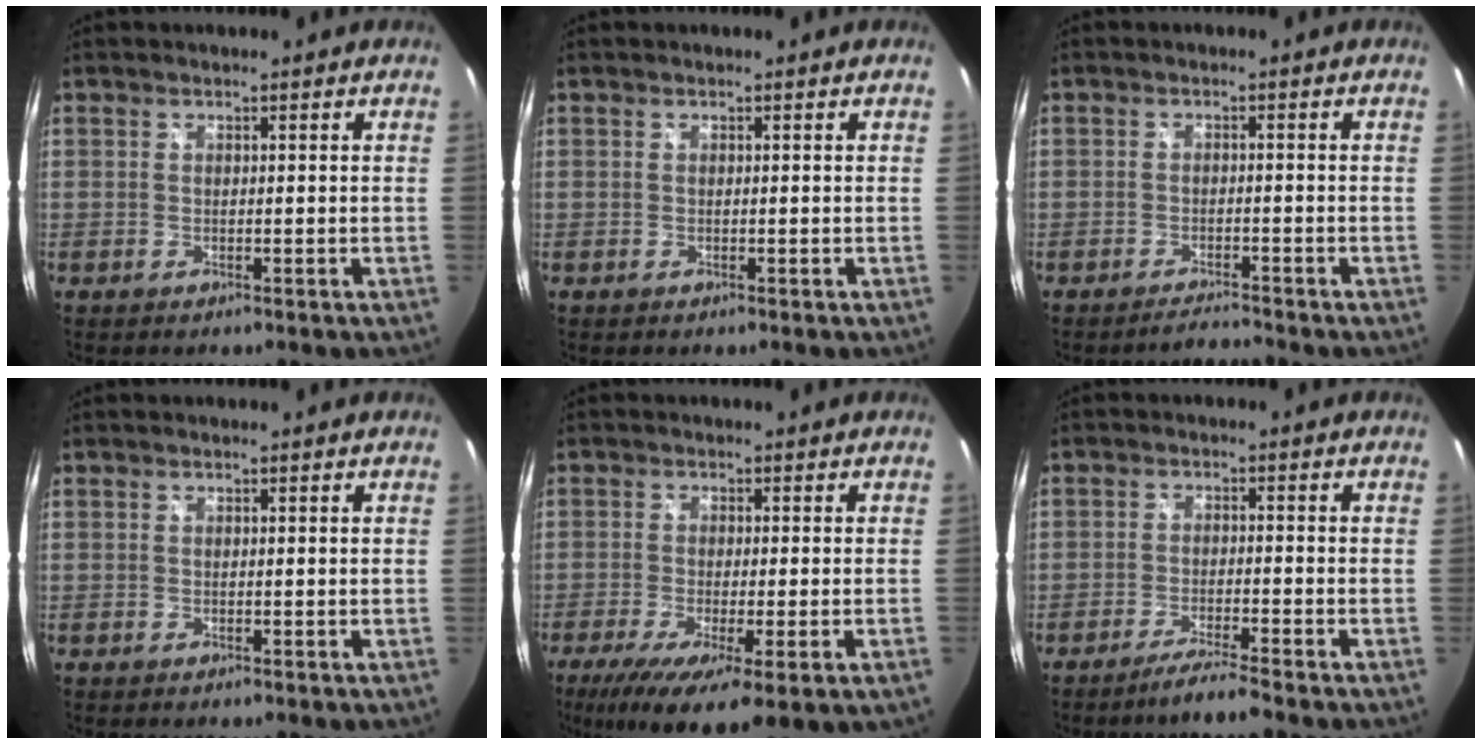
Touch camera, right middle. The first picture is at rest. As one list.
[{"total": 0.0}, {"total": 2.4, "force": [-2.4, -0.2, 0.1], "torque": [-0.014, -0.004, -0.042]}, {"total": 0.0}, {"total": 12.6, "force": [-6.2, 2.3, 10.7], "torque": [-0.197, -0.049, -0.095]}, {"total": 4.2, "force": [-3.7, -0.5, 1.9], "torque": [-0.057, -0.004, -0.069]}]